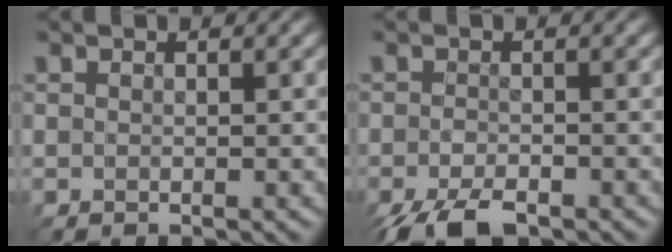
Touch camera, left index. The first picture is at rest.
{"total": 3.2, "force": [-3.2, -0.5, 0.0], "torque": [-0.013, -0.018, -0.042]}